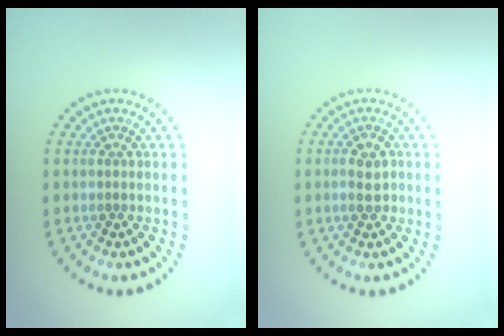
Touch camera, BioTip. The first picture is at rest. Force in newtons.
{"total": 2.1, "press": 2.1, "slide": 0.3}